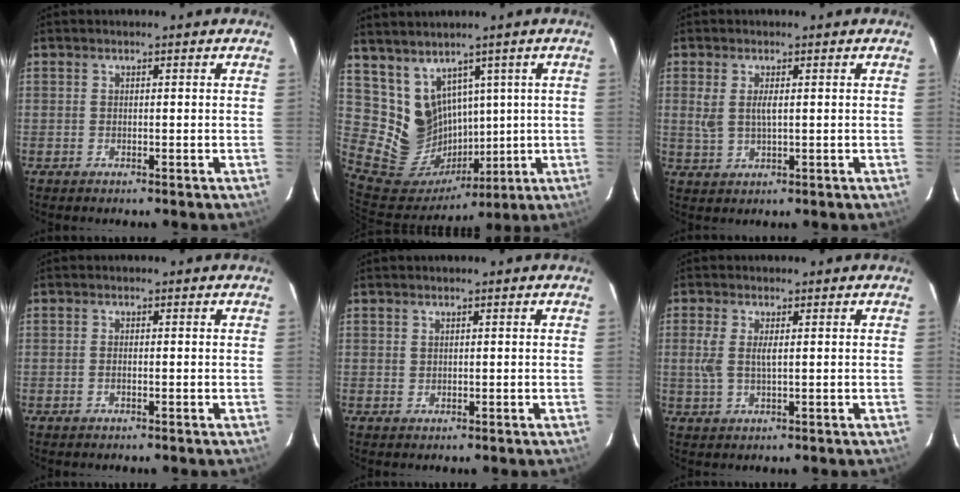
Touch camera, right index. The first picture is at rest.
{"total": 12.5, "force": [5.7, 10.5, 3.7], "torque": [-0.093, 0.001, 0.140]}
{"total": 3.7, "force": [0.8, 1.4, 3.3], "torque": [-0.068, -0.002, 0.018]}
{"total": 0.7, "force": [-0.2, 0.2, 0.6], "torque": [-0.014, 0.001, -0.004]}
{"total": 0.7, "force": [0.5, 0.4, 0.1], "torque": [-0.001, 0.002, 0.011]}
{"total": 3.8, "force": [0.7, 1.3, 3.5], "torque": [-0.079, 0.000, 0.012]}